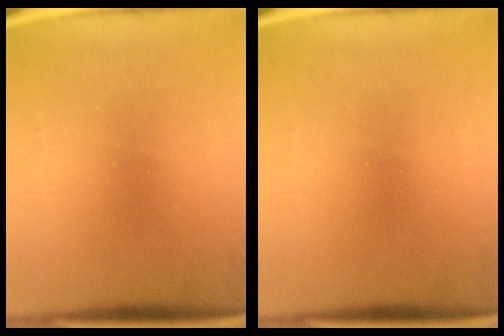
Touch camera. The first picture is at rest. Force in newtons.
{"total": 0.0}